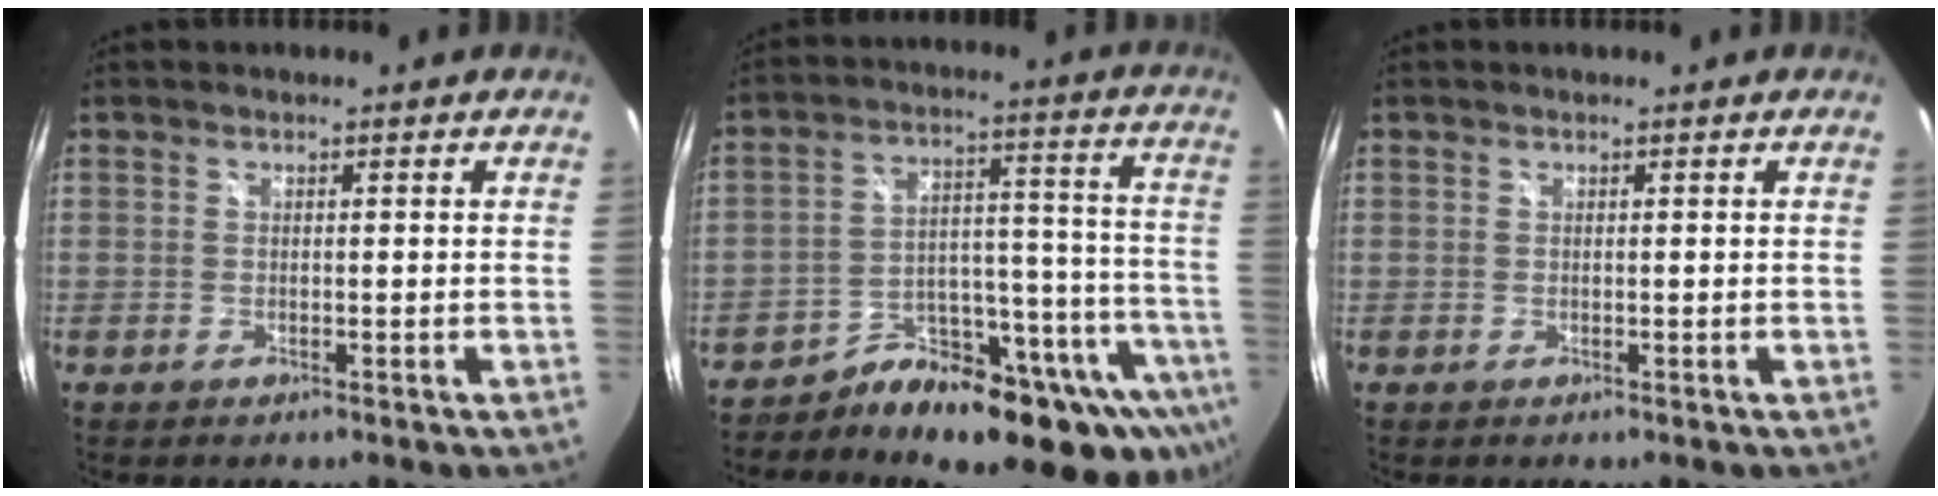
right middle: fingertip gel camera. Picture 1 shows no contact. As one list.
[{"total": 22.2, "force": [-16.4, 9.0, 11.8], "torque": [-0.143, 0.013, -0.228]}, {"total": 0.0}]